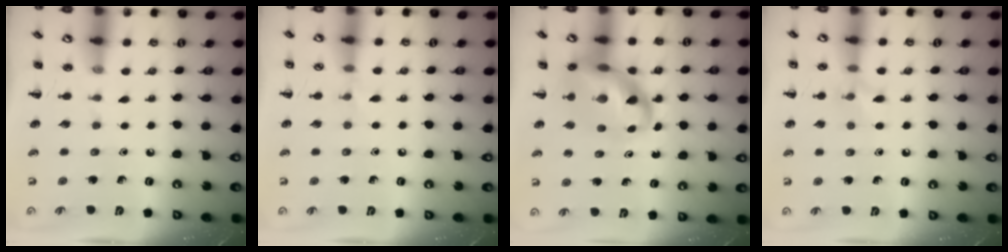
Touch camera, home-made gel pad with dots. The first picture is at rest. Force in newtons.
{"total": 4.0, "press": 3.7, "slide": 1.4}
{"total": 13.2, "press": 12.8, "slide": 3.4}
{"total": 6.4, "press": 6.3, "slide": 1.5}